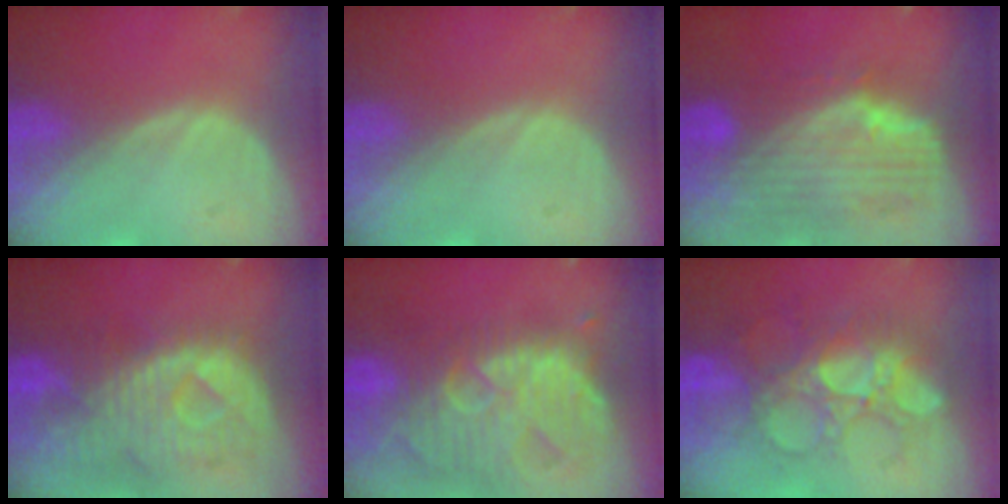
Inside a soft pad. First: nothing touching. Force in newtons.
{"total": 0.0}
{"total": 10.3, "press": 9.0, "slide": 5.1}
{"total": 11.4, "press": 9.8, "slide": 5.8}
{"total": 13.2, "press": 11.4, "slide": 6.6}
{"total": 8.7, "press": 8.6, "slide": 1.5}